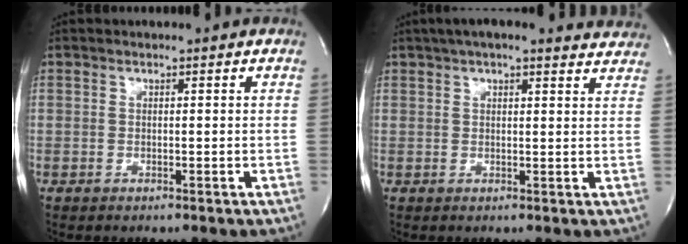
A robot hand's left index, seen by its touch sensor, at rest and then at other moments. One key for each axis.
{"total": 13.3, "fx": 11.8, "fy": 2.6, "fz": 5.6, "tx": -0.073, "ty": 0.027, "tz": 0.138}